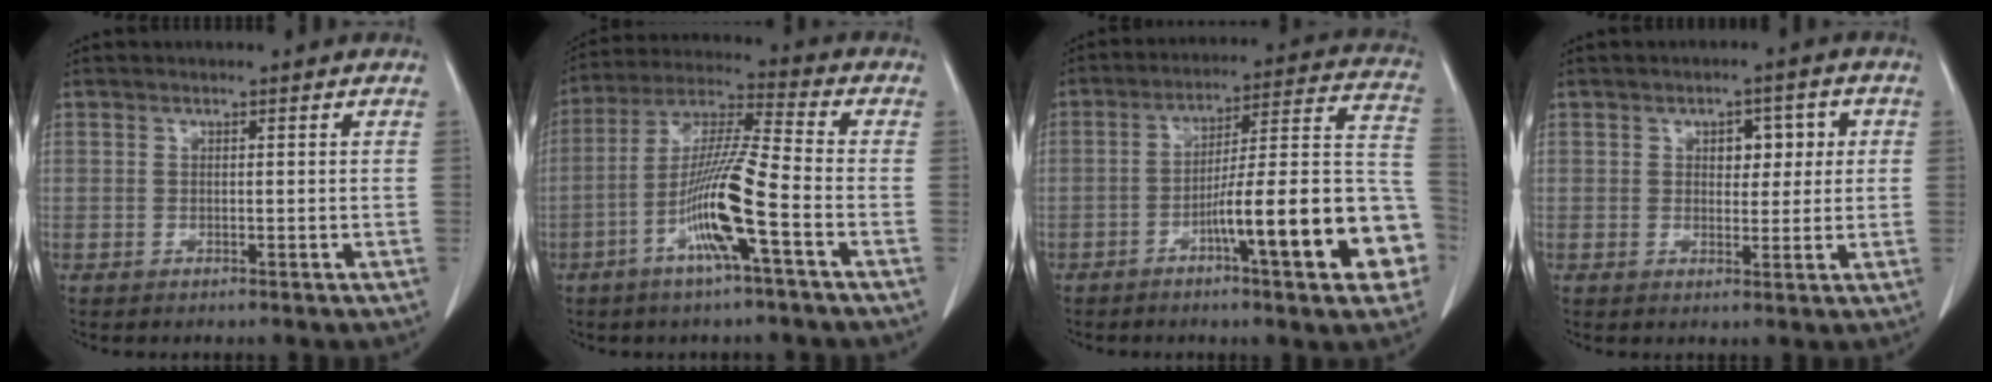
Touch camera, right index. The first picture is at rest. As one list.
[{"total": 12.4, "force": [-4.7, -0.1, 11.5], "torque": [-0.230, 0.000, -0.096]}, {"total": 18.8, "force": [-7.0, 2.0, 17.3], "torque": [-0.189, 0.031, -0.098]}, {"total": 4.5, "force": [1.2, 2.6, 3.5], "torque": [-0.042, 0.014, 0.018]}]